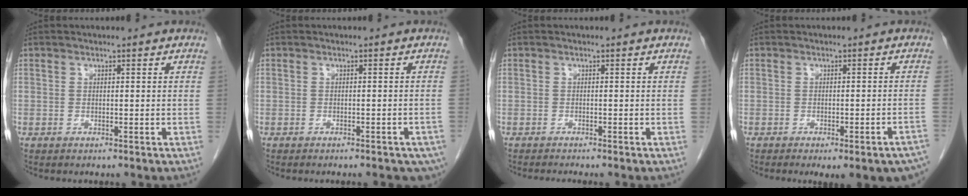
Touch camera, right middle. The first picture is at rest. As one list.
[{"total": 8.5, "force": [-6.7, 2.5, 4.5], "torque": [-0.054, -0.015, -0.070]}, {"total": 1.9, "force": [-1.7, -0.3, 0.9], "torque": [-0.012, -0.001, -0.025]}, {"total": 10.9, "force": [-8.9, 1.8, 6.0], "torque": [-0.028, 0.000, -0.095]}]